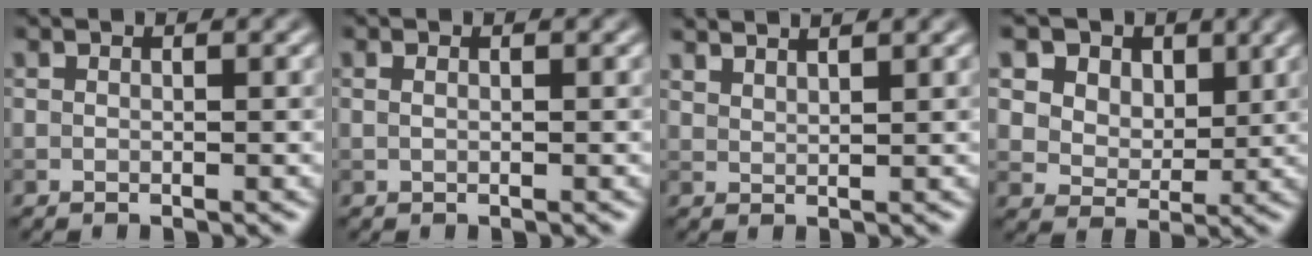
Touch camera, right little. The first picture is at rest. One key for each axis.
{"total": 0.7, "fx": 0.3, "fy": 0.4, "fz": 0.5, "tx": -0.007, "ty": -0.007, "tz": 0.004}
{"total": 2.9, "fx": 2.5, "fy": 0.7, "fz": 1.1, "tx": 0.002, "ty": 0.010, "tz": 0.020}
{"total": 10.7, "fx": 5.9, "fy": 7.6, "fz": 4.7, "tx": -0.102, "ty": 0.013, "tz": 0.098}